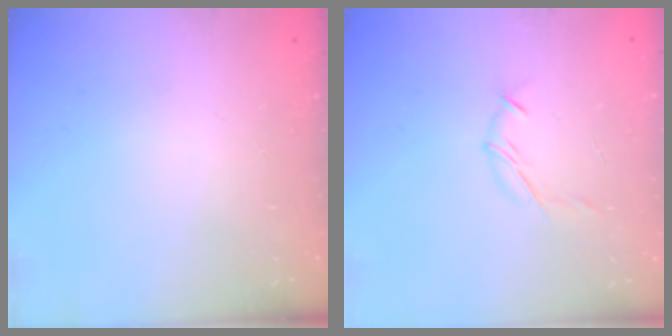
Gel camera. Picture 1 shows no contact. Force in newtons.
{"total": 7.1, "press": 7.0, "slide": 1.5}